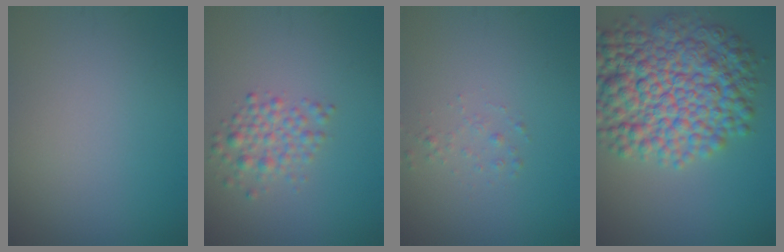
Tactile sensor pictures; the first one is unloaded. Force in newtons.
{"total": 2.5, "press": 2.5, "slide": 0.1}
{"total": 0.8, "press": 0.7, "slide": 0.1}
{"total": 11.3, "press": 11.3, "slide": 0.1}